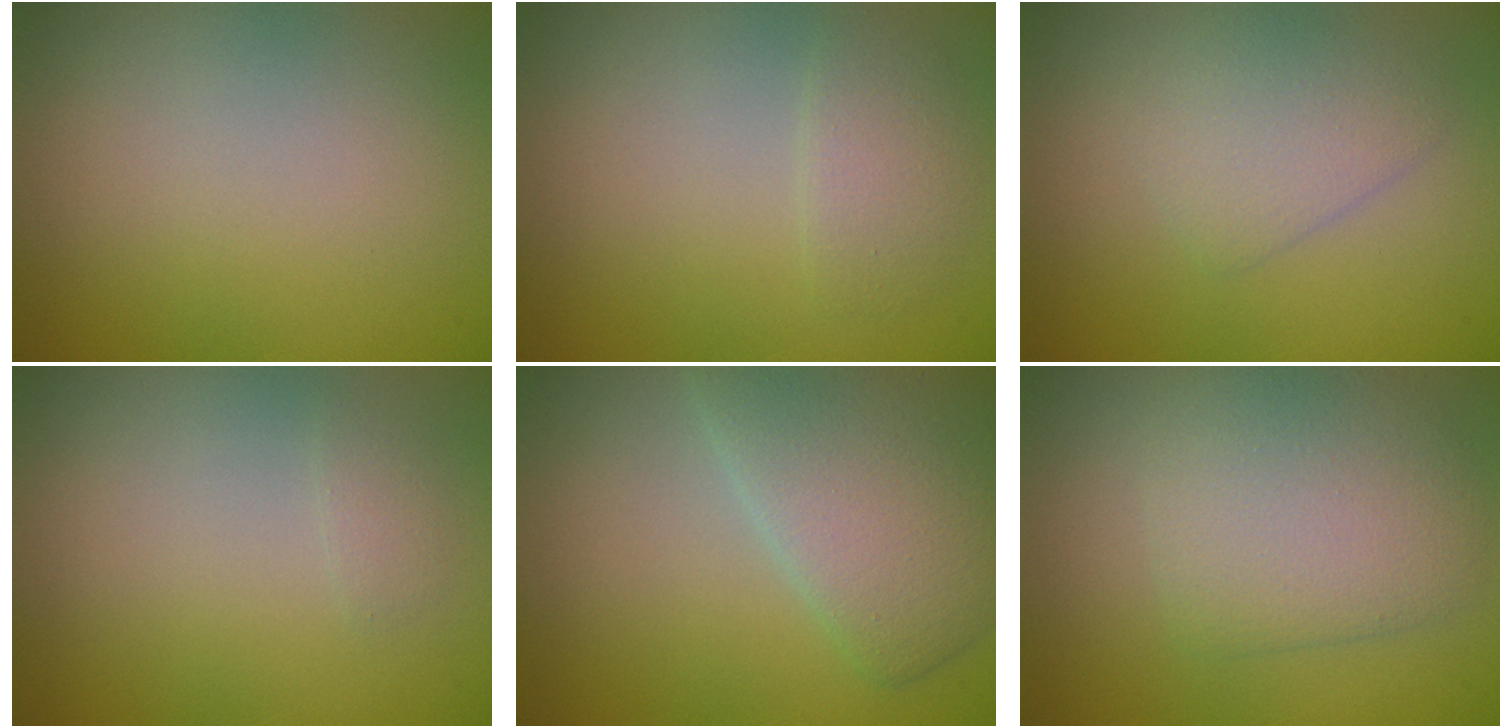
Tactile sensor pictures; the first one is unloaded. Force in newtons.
{"total": 1.5, "press": 1.5, "slide": 0.1}
{"total": 2.5, "press": 2.5, "slide": 0.1}
{"total": 0.7, "press": 0.7, "slide": 0.0}
{"total": 6.0, "press": 6.0, "slide": 0.3}
{"total": 4.8, "press": 4.7, "slide": 0.3}